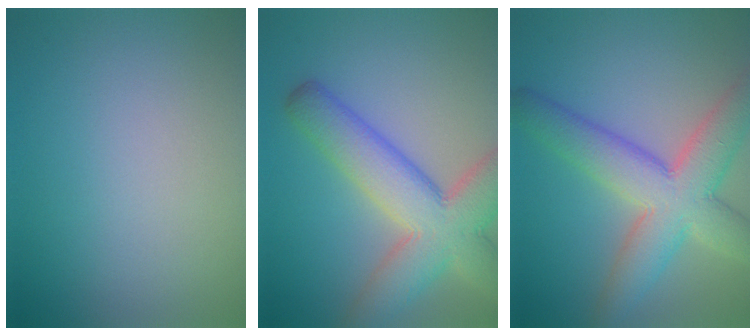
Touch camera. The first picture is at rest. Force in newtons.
{"total": 8.9, "press": 8.9, "slide": 0.4}
{"total": 8.2, "press": 8.1, "slide": 0.4}